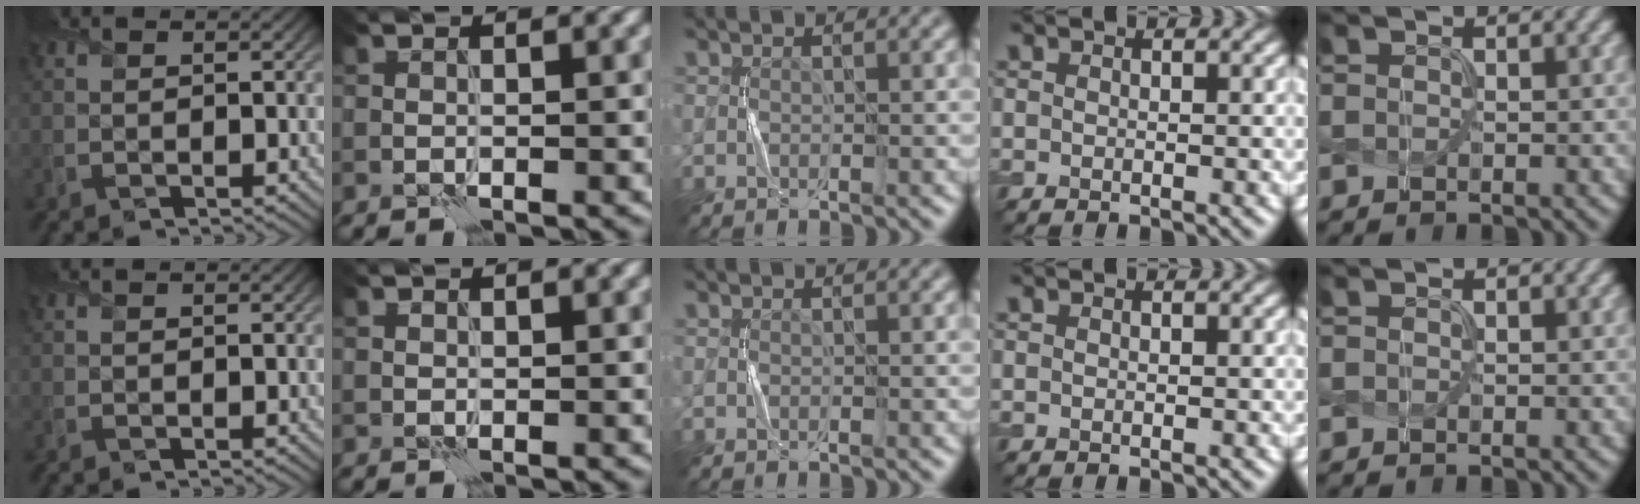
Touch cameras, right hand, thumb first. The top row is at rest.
{}